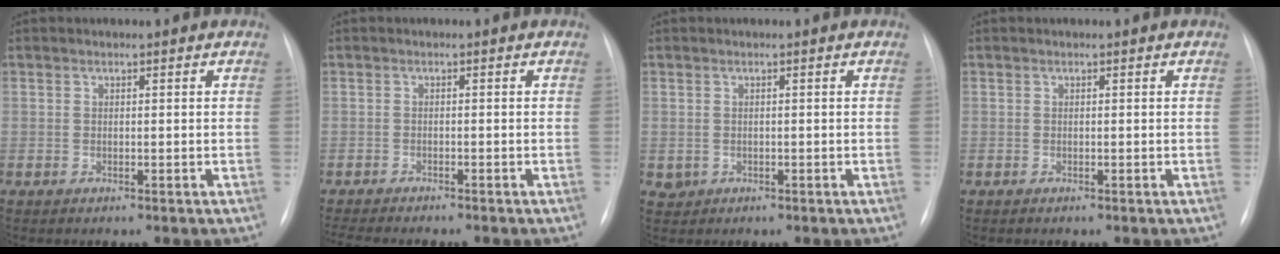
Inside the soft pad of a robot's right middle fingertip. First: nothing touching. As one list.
[{"total": 8.2, "force": [-7.2, 0.8, 3.9], "torque": [-0.051, -0.009, -0.106]}, {"total": 1.2, "force": [-0.2, 1.2, 0.3], "torque": [-0.004, 0.003, 0.001]}, {"total": 0.0}]